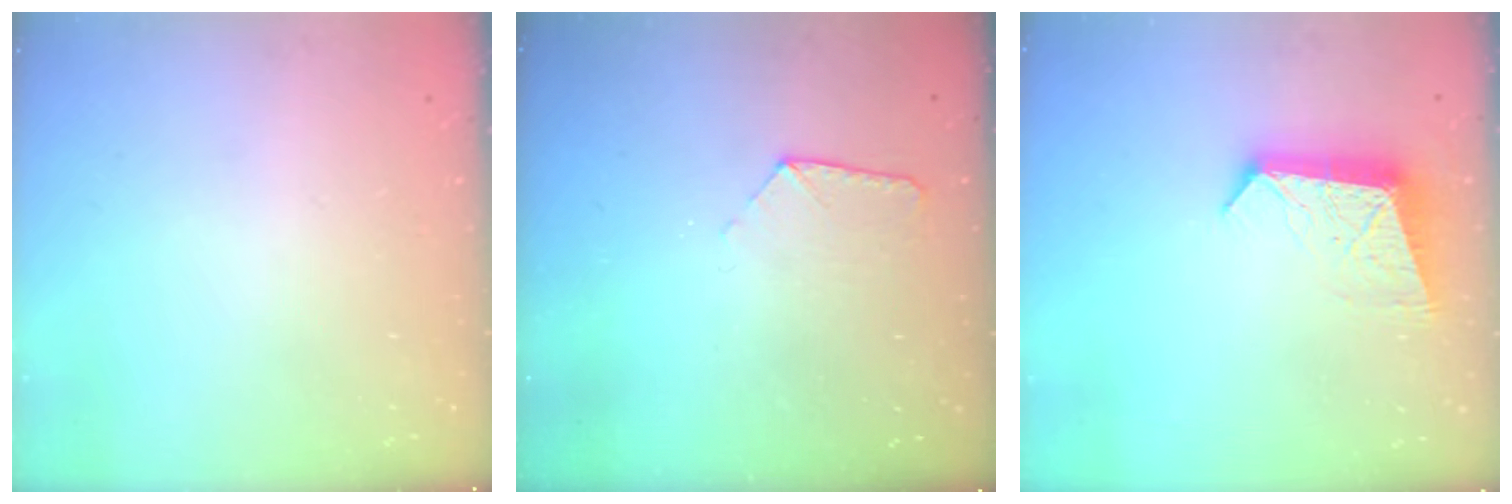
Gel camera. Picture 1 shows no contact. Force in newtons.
{"total": 6.8, "press": 6.8, "slide": 0.5}
{"total": 11.3, "press": 11.3, "slide": 0.8}